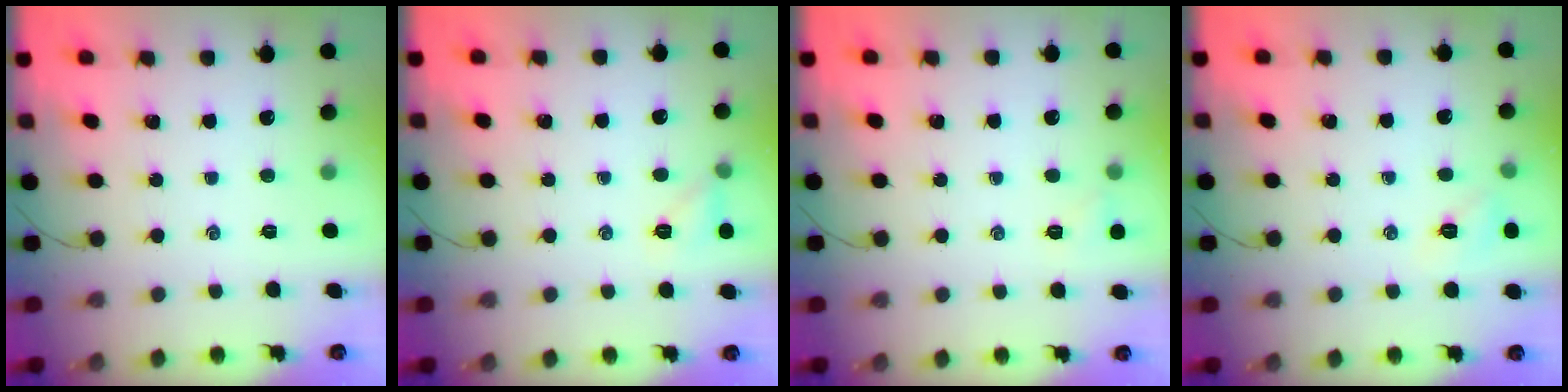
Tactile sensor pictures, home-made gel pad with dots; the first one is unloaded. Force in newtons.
{"total": 6.6, "press": 6.4, "slide": 1.2}
{"total": 4.5, "press": 4.3, "slide": 1.1}
{"total": 5.6, "press": 5.4, "slide": 1.5}